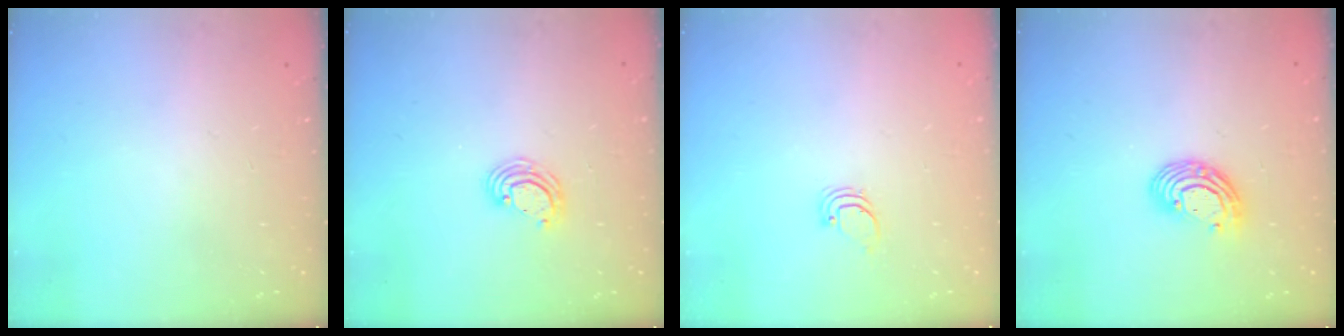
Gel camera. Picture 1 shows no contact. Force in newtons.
{"total": 4.8, "press": 4.8, "slide": 0.2}
{"total": 0.9, "press": 0.9, "slide": 0.1}
{"total": 9.0, "press": 9.0, "slide": 0.7}